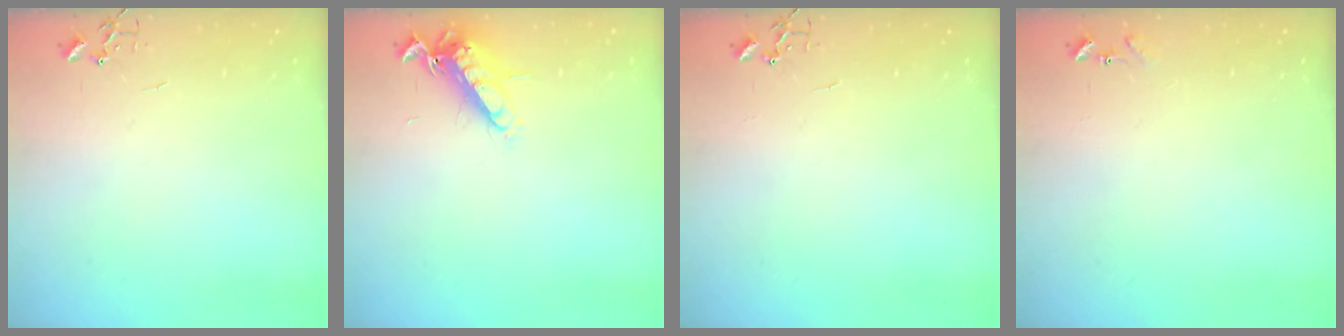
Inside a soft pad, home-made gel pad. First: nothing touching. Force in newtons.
{"total": 13.0, "press": 12.9, "slide": 1.2}
{"total": 0.0}
{"total": 6.9, "press": 6.8, "slide": 0.6}